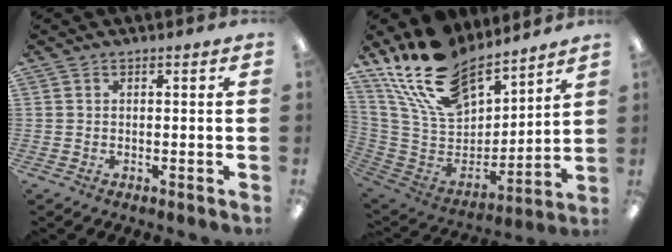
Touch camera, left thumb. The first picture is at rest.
{"total": 23.3, "force": [17.0, 11.3, 11.1], "torque": [-0.220, -0.096, 0.316]}